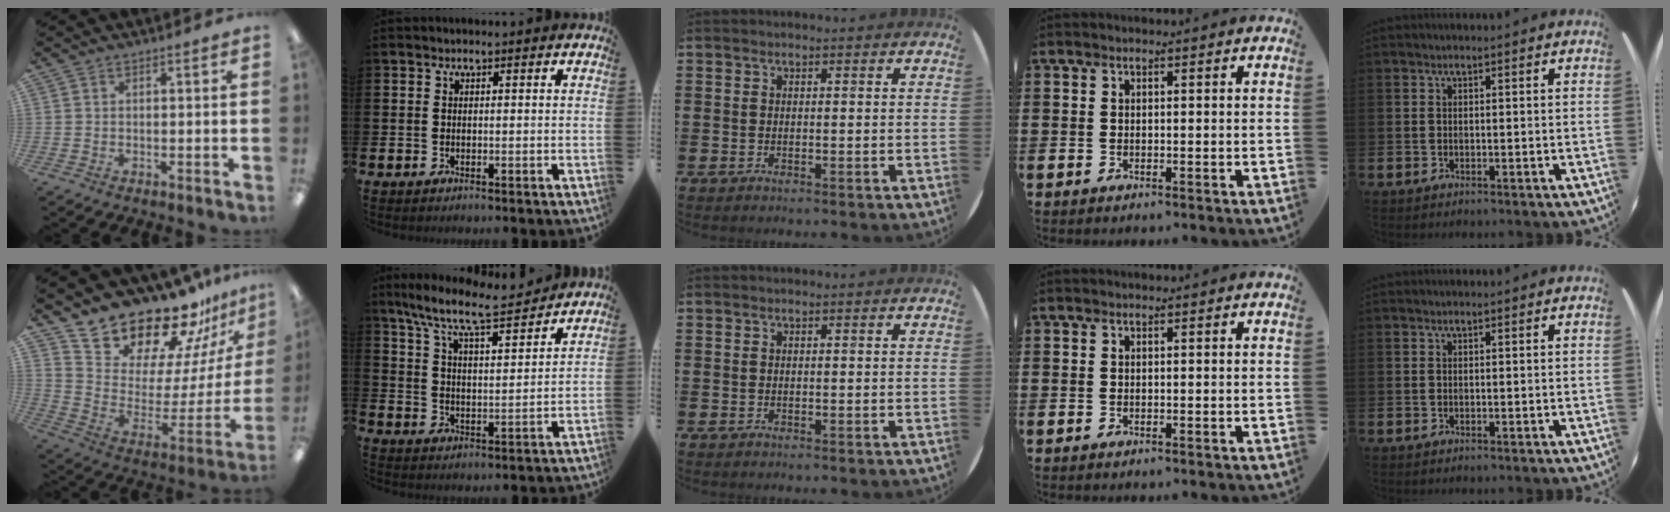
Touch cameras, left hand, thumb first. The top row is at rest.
{"thumb": {"total": 21.4, "force": [19.8, 6.7, 4.6], "torque": [-0.070, -0.175, 0.353]}, "index": {"total": 9.4, "force": [8.3, 1.1, 4.1], "torque": [-0.112, -0.049, 0.145]}}